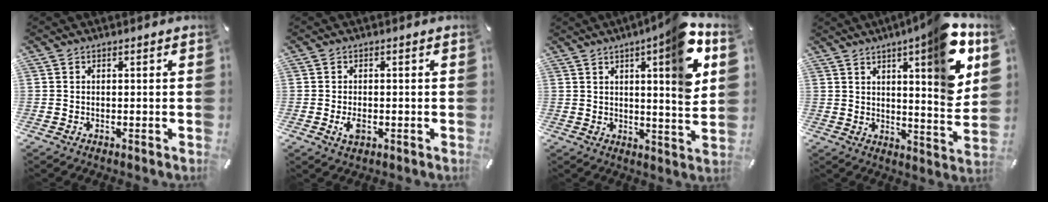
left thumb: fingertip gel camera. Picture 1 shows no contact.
{"total": 2.8, "force": [-0.7, 1.6, 2.2], "torque": [-0.052, -0.004, -0.015]}
{"total": 13.8, "force": [6.3, 2.2, 12.1], "torque": [-0.156, -0.041, 0.090]}
{"total": 15.5, "force": [8.4, 3.1, 12.7], "torque": [-0.158, -0.069, 0.126]}